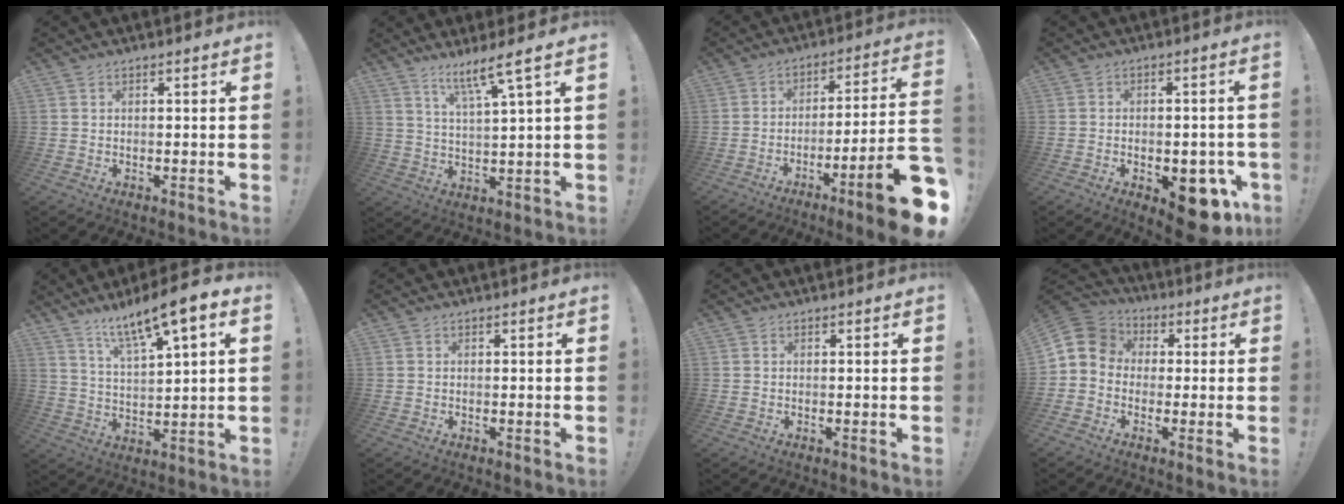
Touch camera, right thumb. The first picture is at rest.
{"total": 8.2, "force": [5.9, -0.6, 5.7], "torque": [-0.091, -0.034, 0.089]}
{"total": 15.9, "force": [-8.7, 1.0, 13.3], "torque": [-0.191, 0.039, -0.138]}
{"total": 11.8, "force": [-5.3, 6.4, 8.4], "torque": [-0.064, 0.036, -0.076]}
{"total": 11.7, "force": [8.4, 1.8, 7.9], "torque": [-0.133, -0.053, 0.136]}
{"total": 0.0}
{"total": 0.0}
{"total": 8.1, "force": [0.4, 7.4, 3.1], "torque": [-0.055, 0.009, 0.015]}